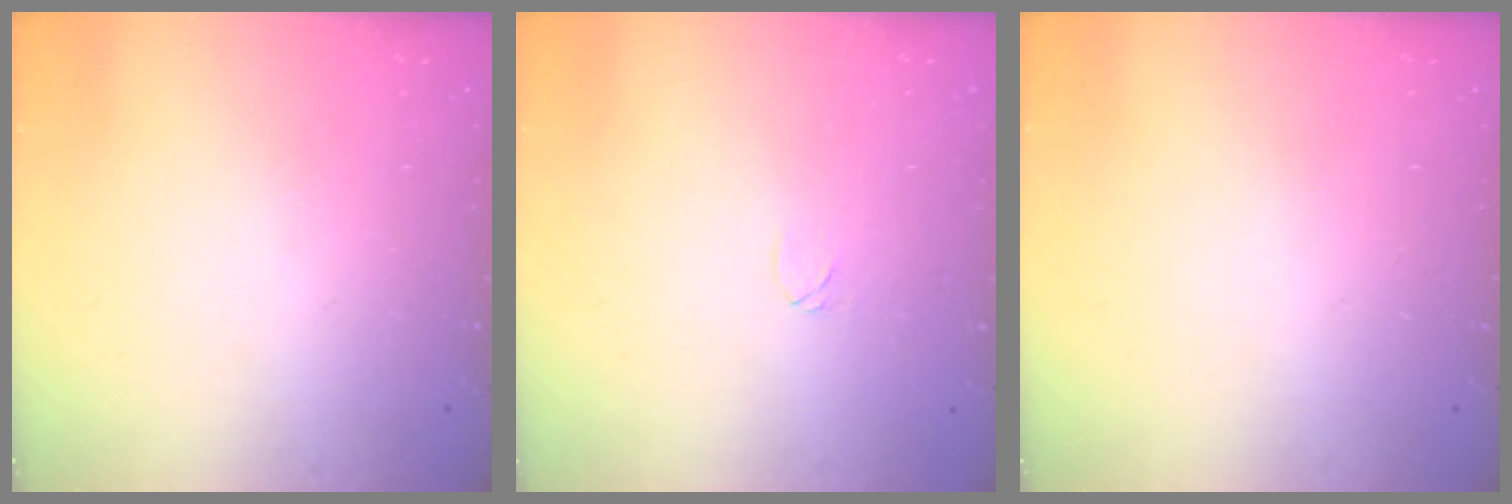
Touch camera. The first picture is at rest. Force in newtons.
{"total": 3.5, "press": 3.5, "slide": 0.3}
{"total": 0.0}